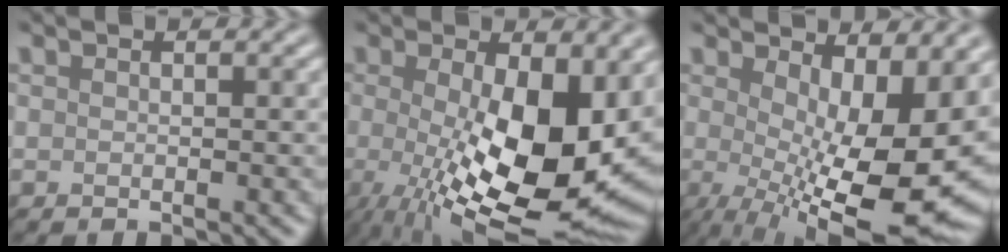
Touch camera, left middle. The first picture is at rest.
{"total": 14.1, "force": [-1.2, 5.5, 12.9], "torque": [-0.187, -0.017, -0.009]}
{"total": 15.1, "force": [0.2, 5.5, 14.1], "torque": [-0.183, -0.012, 0.036]}